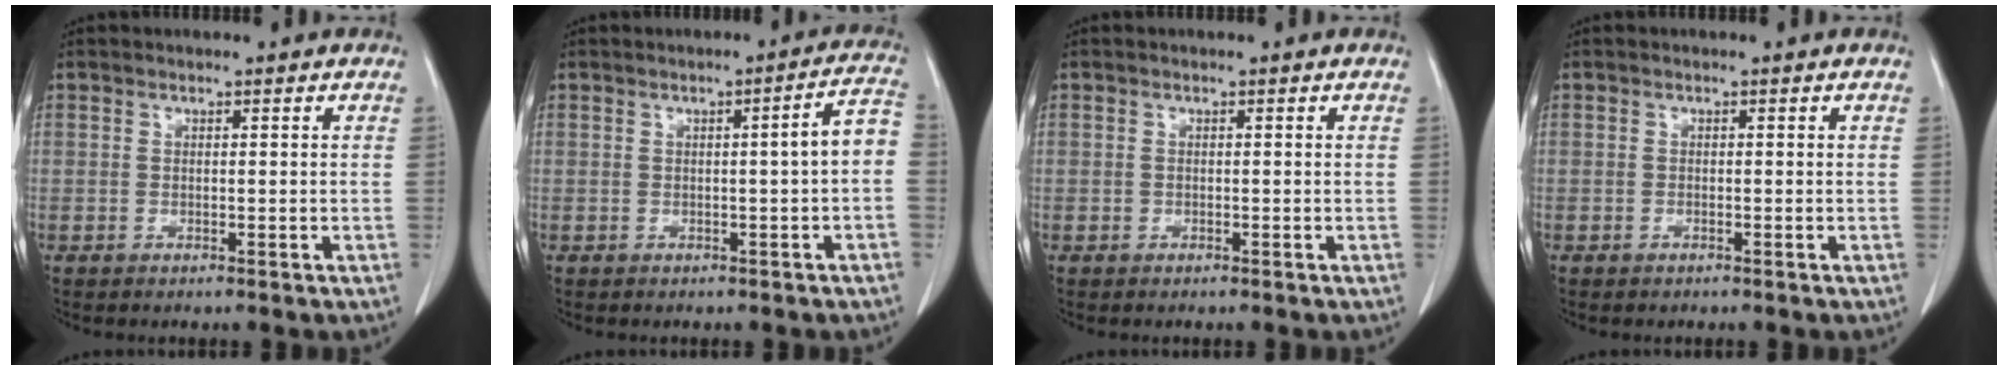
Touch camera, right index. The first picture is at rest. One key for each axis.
{"total": 4.6, "fx": -0.5, "fy": -0.1, "fz": 4.5, "tx": -0.055, "ty": 0.013, "tz": -0.008}
{"total": 0.0}
{"total": 0.0}